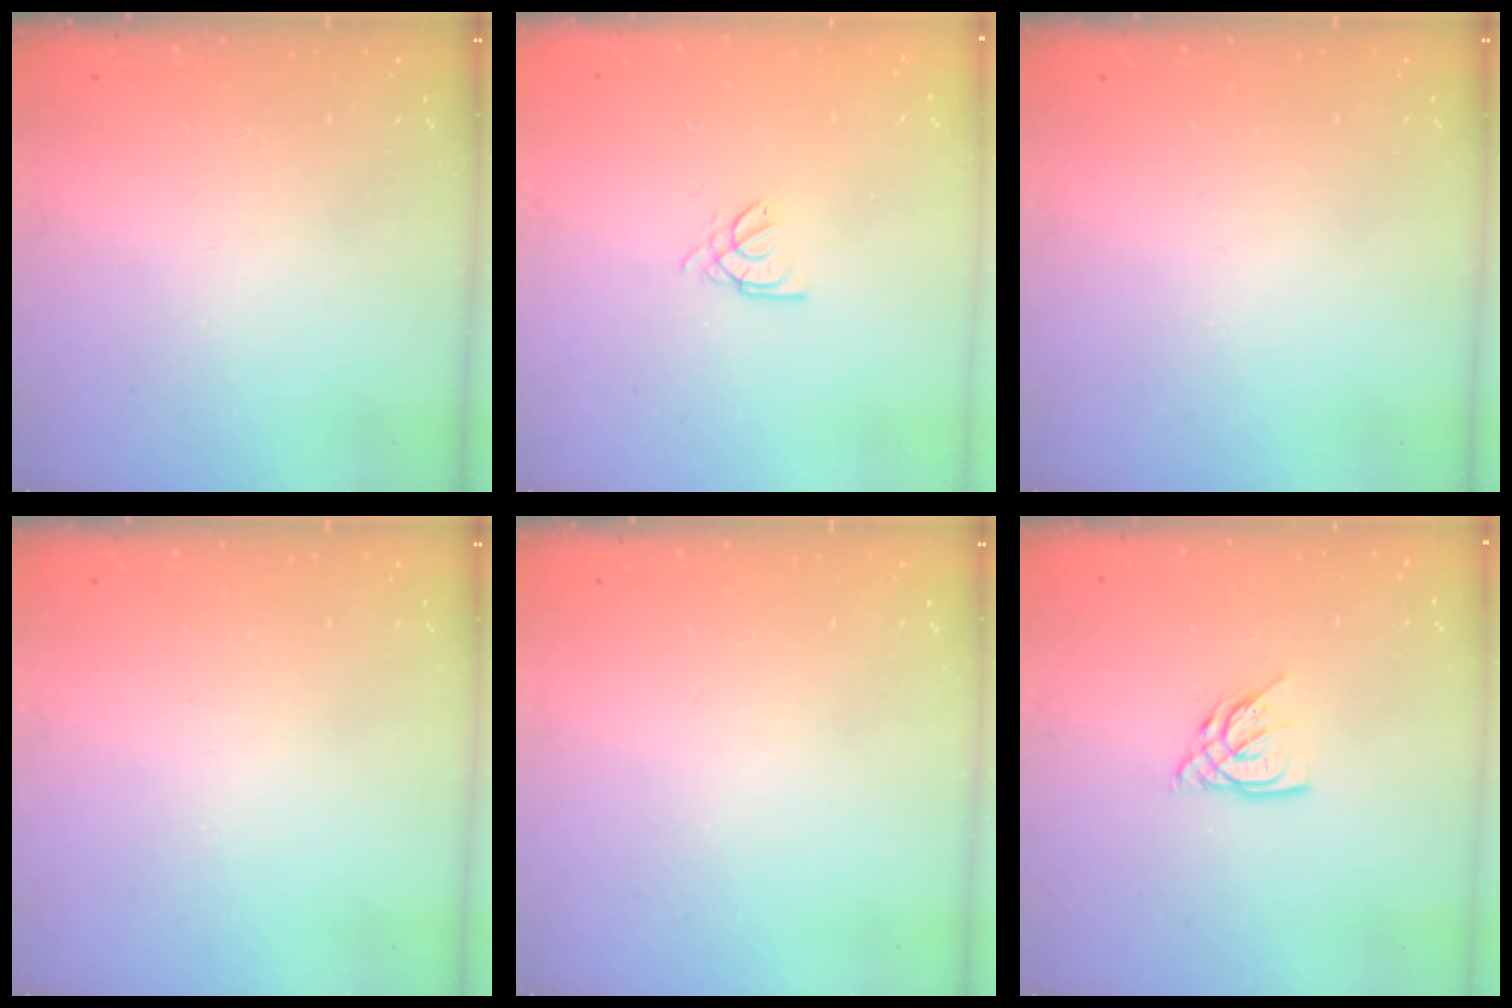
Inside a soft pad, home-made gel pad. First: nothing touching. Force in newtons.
{"total": 2.3, "press": 2.3, "slide": 0.5}
{"total": 0.0}
{"total": 0.0}
{"total": 0.0}
{"total": 6.8, "press": 6.8, "slide": 0.5}